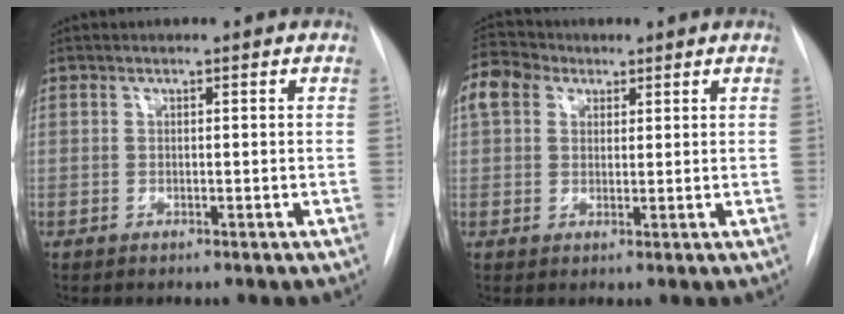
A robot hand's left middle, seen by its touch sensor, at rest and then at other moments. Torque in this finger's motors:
{"motor_torque": [0.36, -0.36, 0.79, 0.17]}